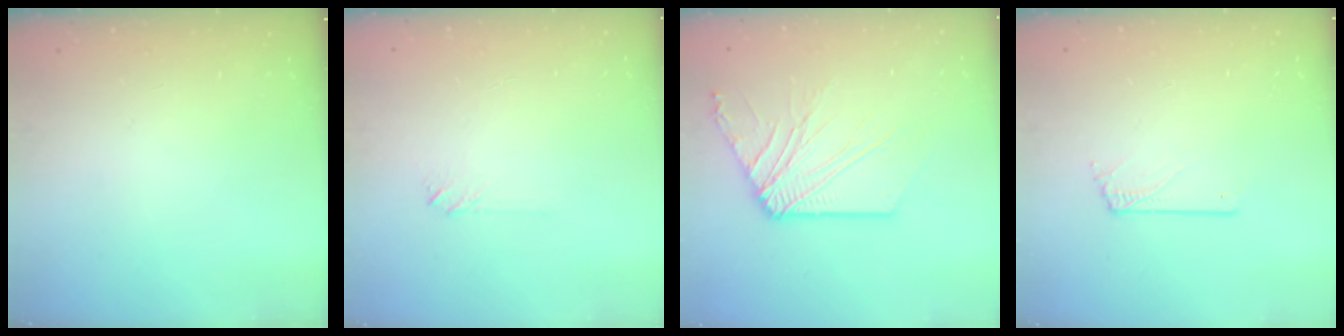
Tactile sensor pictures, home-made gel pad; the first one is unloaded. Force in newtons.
{"total": 2.0, "press": 2.0, "slide": 0.3}
{"total": 11.5, "press": 11.5, "slide": 0.8}
{"total": 0.6, "press": 0.6, "slide": 0.1}